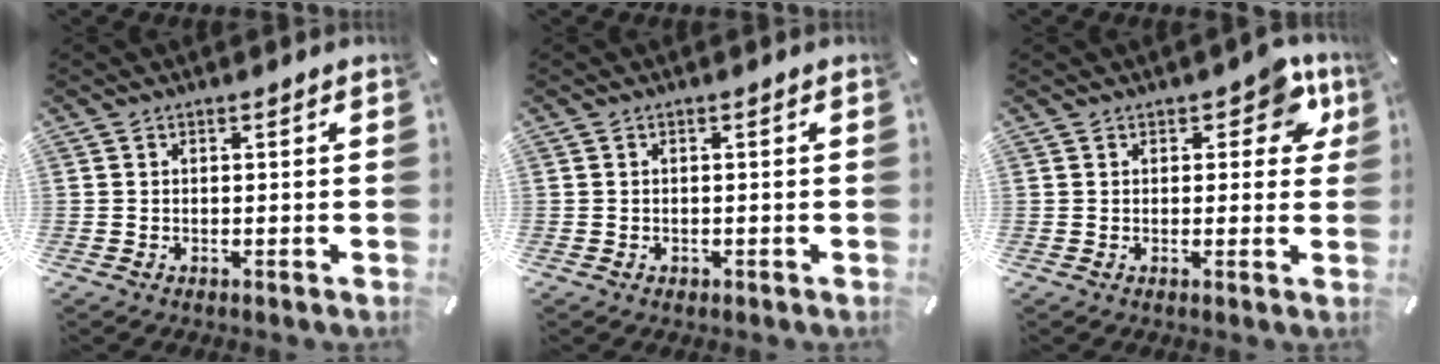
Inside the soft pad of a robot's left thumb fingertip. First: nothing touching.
{"total": 0.6, "force": [-0.2, 0.5, 0.2], "torque": [-0.003, 0.004, -0.005]}
{"total": 7.6, "force": [3.8, 4.3, 5.1], "torque": [-0.045, -0.011, 0.058]}